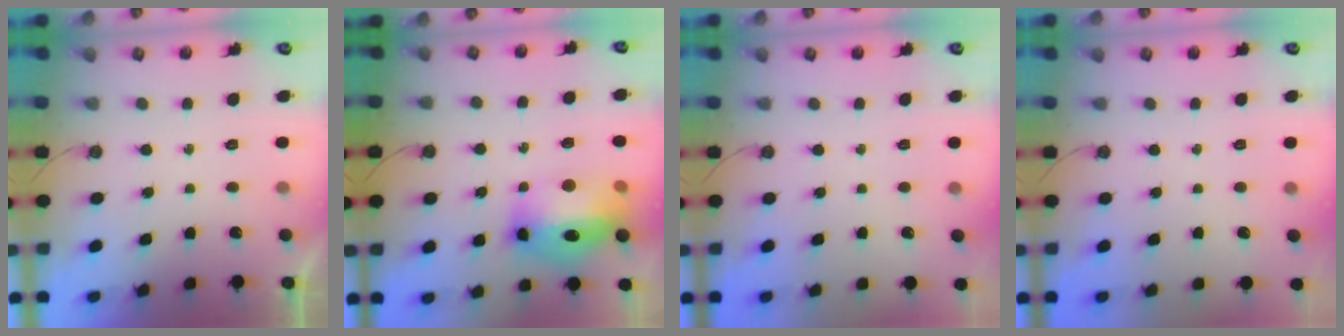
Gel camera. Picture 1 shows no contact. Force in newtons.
{"total": 16.5, "press": 16.5, "slide": 1.4}
{"total": 0.0}
{"total": 0.0}